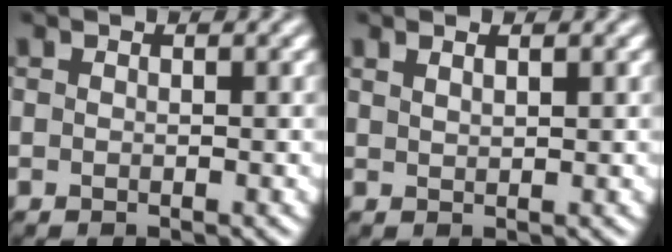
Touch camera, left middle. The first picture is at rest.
{"total": 0.6, "force": [0.5, 0.0, 0.3], "torque": [-0.001, 0.001, 0.007]}